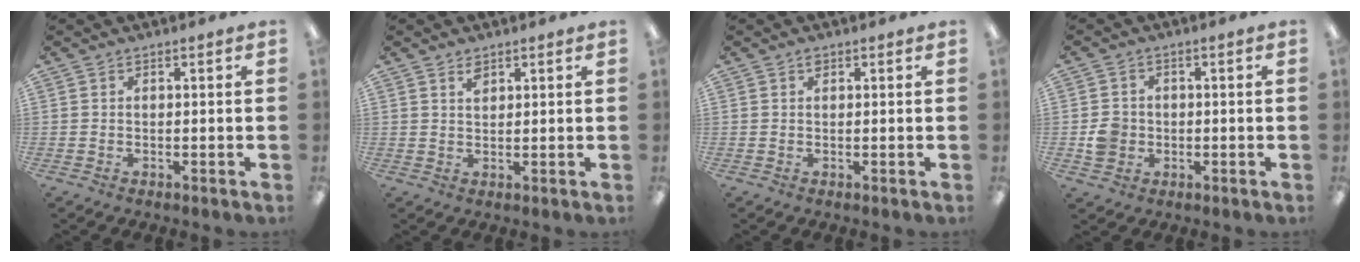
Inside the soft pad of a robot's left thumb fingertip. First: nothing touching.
{"total": 2.3, "force": [1.7, 1.1, 1.0], "torque": [-0.007, -0.007, 0.029]}
{"total": 0.8, "force": [0.5, 0.5, 0.4], "torque": [-0.010, 0.003, 0.009]}
{"total": 4.7, "force": [-0.8, 4.3, 1.7], "torque": [-0.024, 0.007, -0.012]}